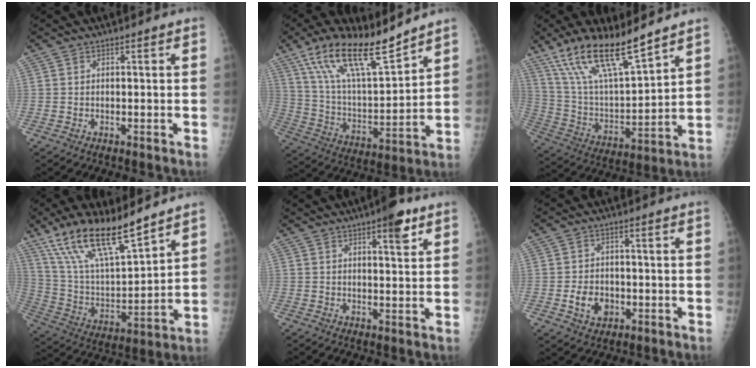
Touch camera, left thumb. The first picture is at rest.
{"total": 18.5, "force": [13.3, 4.9, 11.8], "torque": [-0.186, -0.063, 0.249]}
{"total": 18.3, "force": [13.3, 4.3, 11.9], "torque": [-0.198, -0.061, 0.257]}
{"total": 19.2, "force": [13.9, 5.0, 12.3], "torque": [-0.200, -0.062, 0.266]}
{"total": 5.7, "force": [3.3, 1.6, 4.3], "torque": [-0.049, -0.014, 0.042]}
{"total": 5.6, "force": [-1.5, 4.3, 3.2], "torque": [-0.039, 0.007, -0.020]}